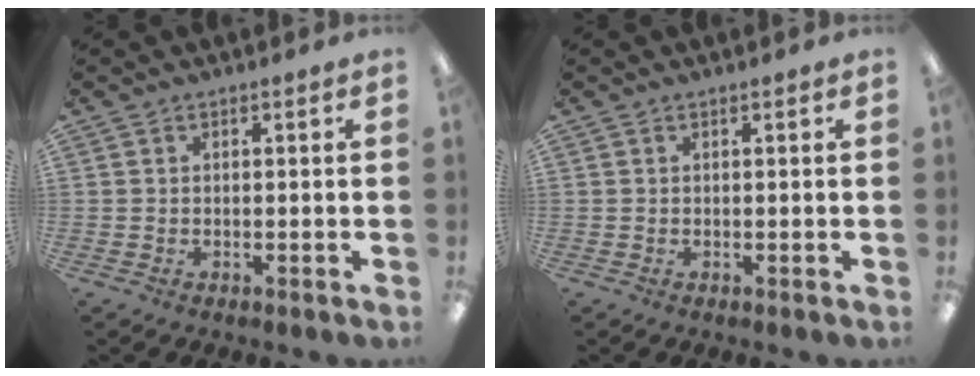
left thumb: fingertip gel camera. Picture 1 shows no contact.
{"total": 0.0}